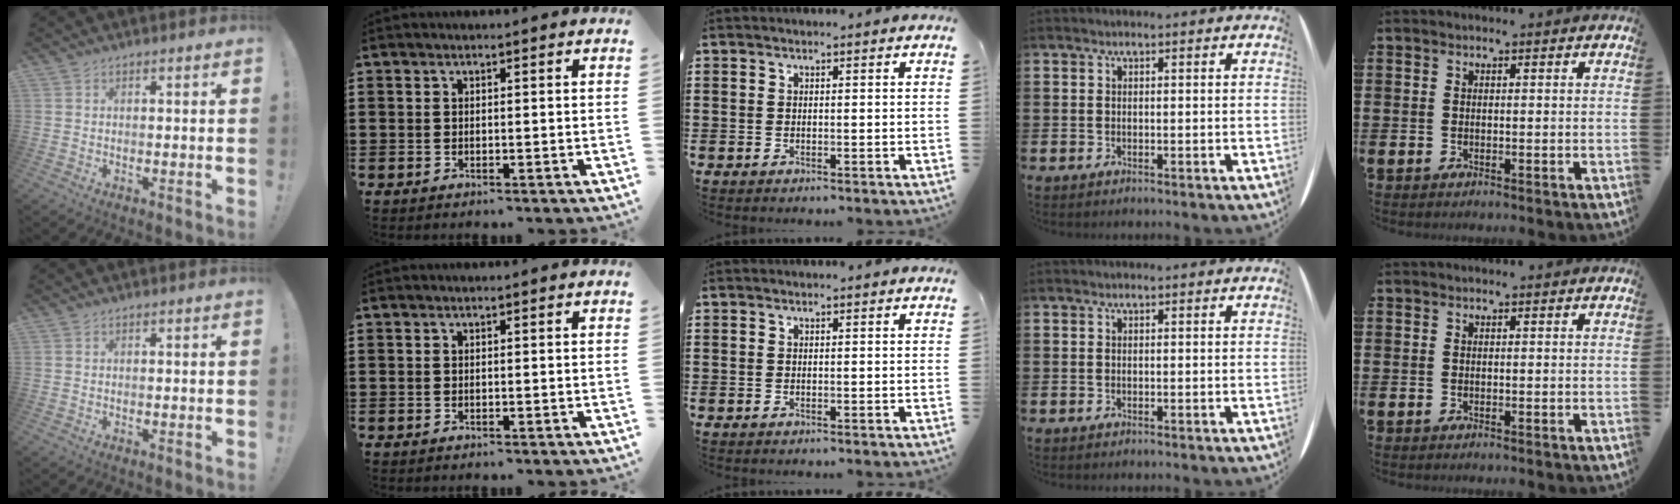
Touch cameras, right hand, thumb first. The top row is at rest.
{}